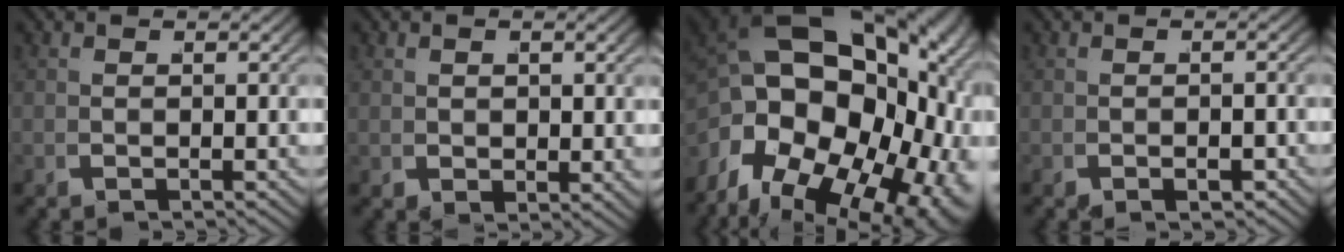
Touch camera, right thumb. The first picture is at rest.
{"total": 2.1, "force": [0.6, 1.3, 1.5], "torque": [-0.029, -0.004, 0.020]}
{"total": 22.4, "force": [-0.2, 15.1, 16.5], "torque": [-0.314, -0.055, 0.025]}
{"total": 1.0, "force": [-0.7, 0.4, 0.5], "torque": [-0.002, 0.003, -0.015]}